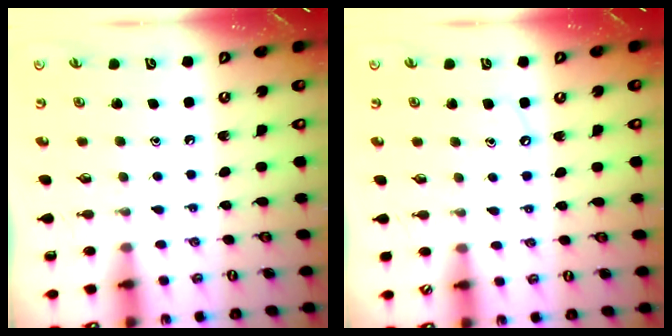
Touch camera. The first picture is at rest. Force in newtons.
{"total": 3.8, "press": 3.8, "slide": 0.5}